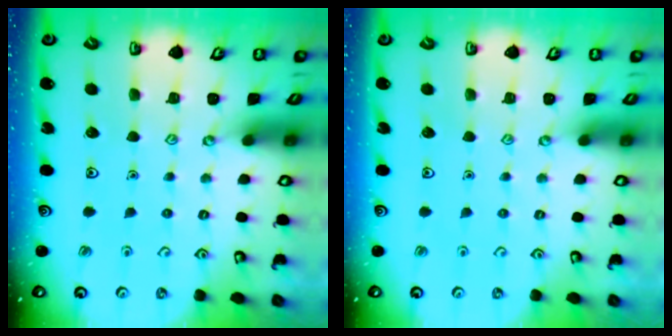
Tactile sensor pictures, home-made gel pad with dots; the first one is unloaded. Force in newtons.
{"total": 0.0}